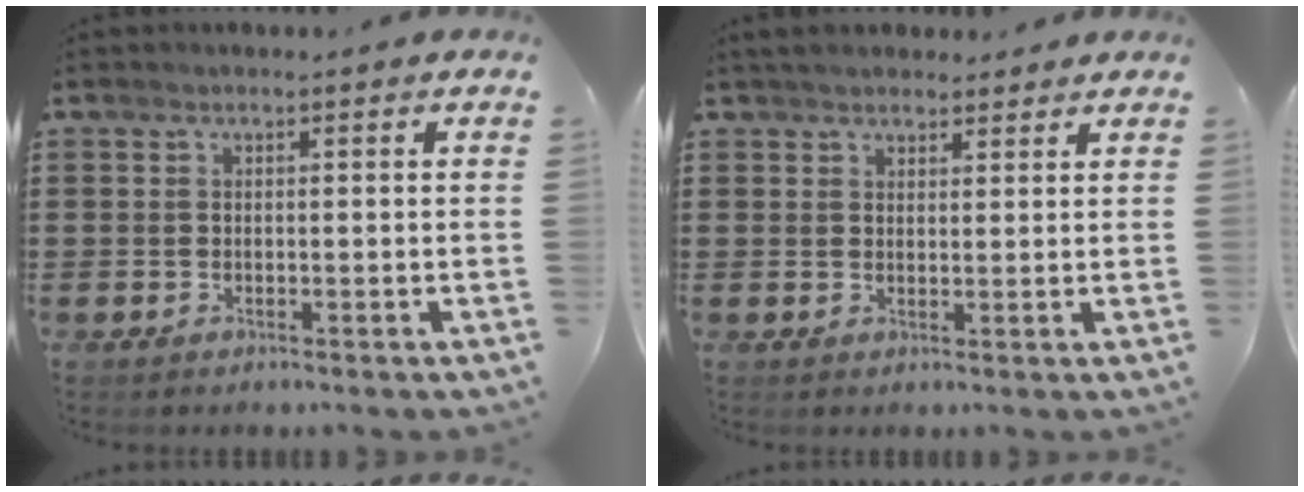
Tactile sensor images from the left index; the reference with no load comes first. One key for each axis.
{"total": 2.9, "fx": 2.7, "fy": 1.0, "fz": 0.5, "tx": -0.016, "ty": 0.002, "tz": 0.052}